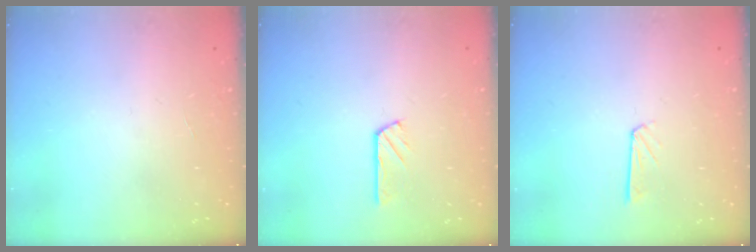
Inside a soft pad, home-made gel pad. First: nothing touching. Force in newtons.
{"total": 3.3, "press": 3.3, "slide": 0.1}
{"total": 4.2, "press": 4.2, "slide": 0.3}